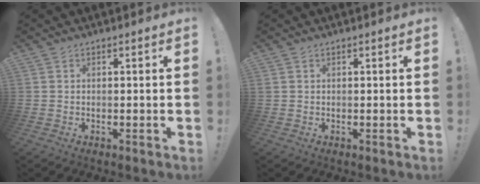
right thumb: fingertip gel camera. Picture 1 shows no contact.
{"total": 0.0}